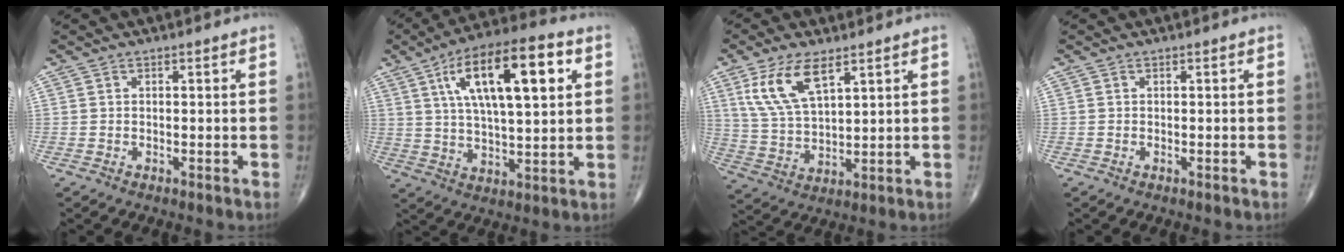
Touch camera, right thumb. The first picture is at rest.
{"total": 19.0, "force": [6.5, 6.6, 16.5], "torque": [-0.262, 0.002, 0.103]}
{"total": 10.8, "force": [5.6, 4.5, 8.0], "torque": [-0.154, -0.018, 0.121]}
{"total": 0.0}